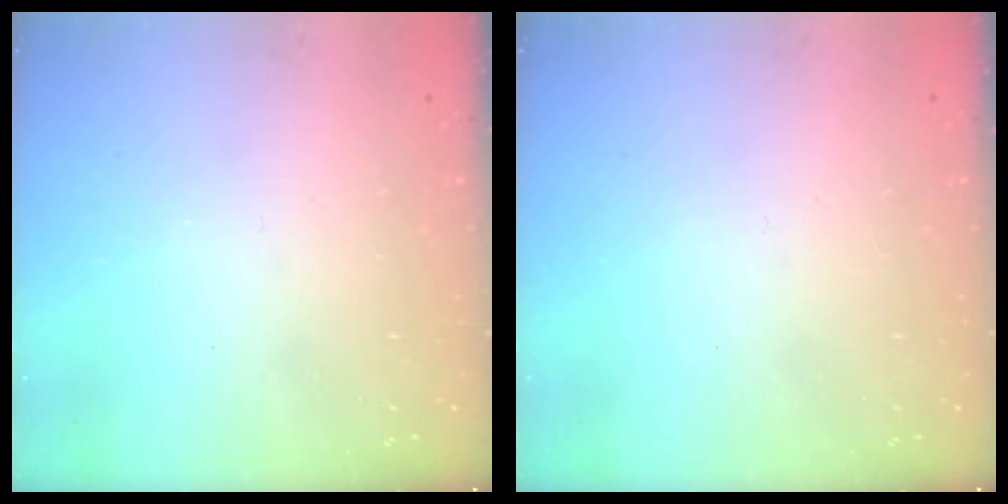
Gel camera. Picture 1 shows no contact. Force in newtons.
{"total": 0.0}